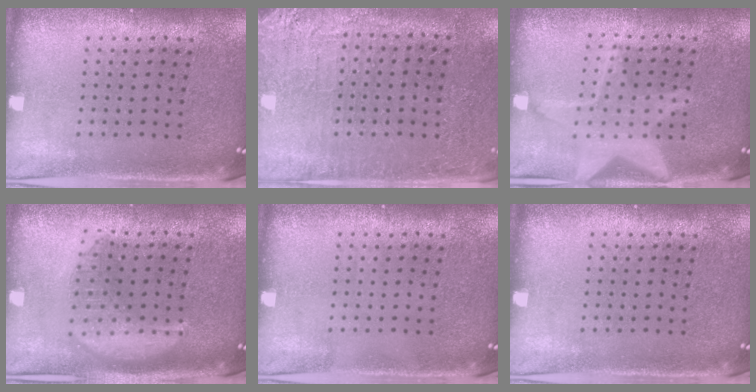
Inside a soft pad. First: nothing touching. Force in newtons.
{"total": 2.8, "press": 2.7, "slide": 0.6}
{"total": 3.1, "press": 3.1, "slide": 0.3}
{"total": 1.9, "press": 1.9, "slide": 0.2}
{"total": 0.0}
{"total": 0.0}